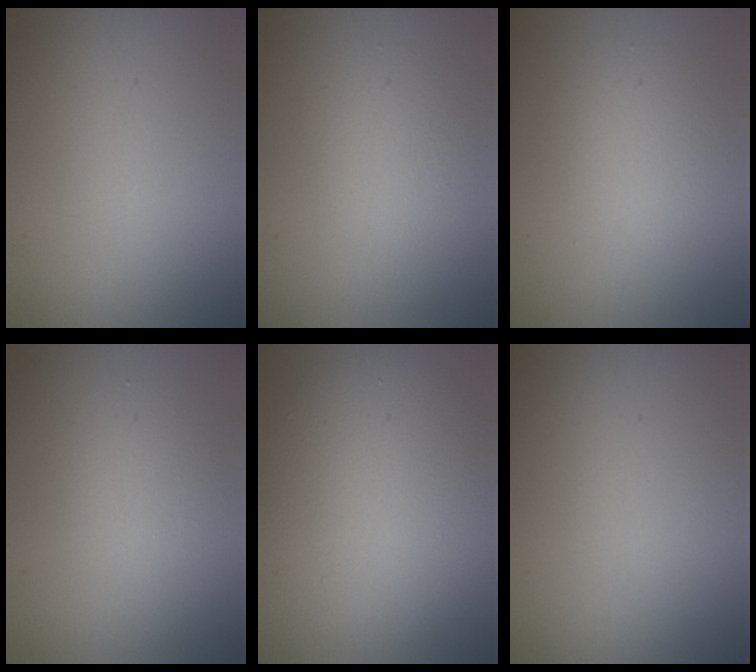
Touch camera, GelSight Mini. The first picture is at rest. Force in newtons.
{"total": 2.4, "press": 2.4, "slide": 0.0}
{"total": 3.0, "press": 3.0, "slide": 0.2}
{"total": 2.3, "press": 2.3, "slide": 0.2}
{"total": 7.8, "press": 7.8, "slide": 0.2}
{"total": 0.0}